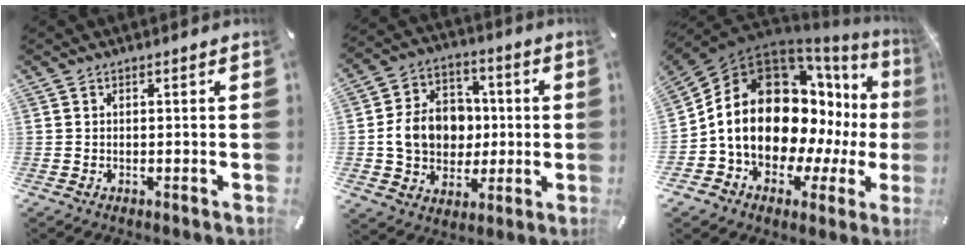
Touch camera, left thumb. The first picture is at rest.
{"total": 13.1, "force": [0.0, 11.6, 6.1], "torque": [-0.119, 0.018, 0.009]}
{"total": 22.8, "force": [2.3, 16.2, 15.8], "torque": [-0.290, -0.046, 0.062]}